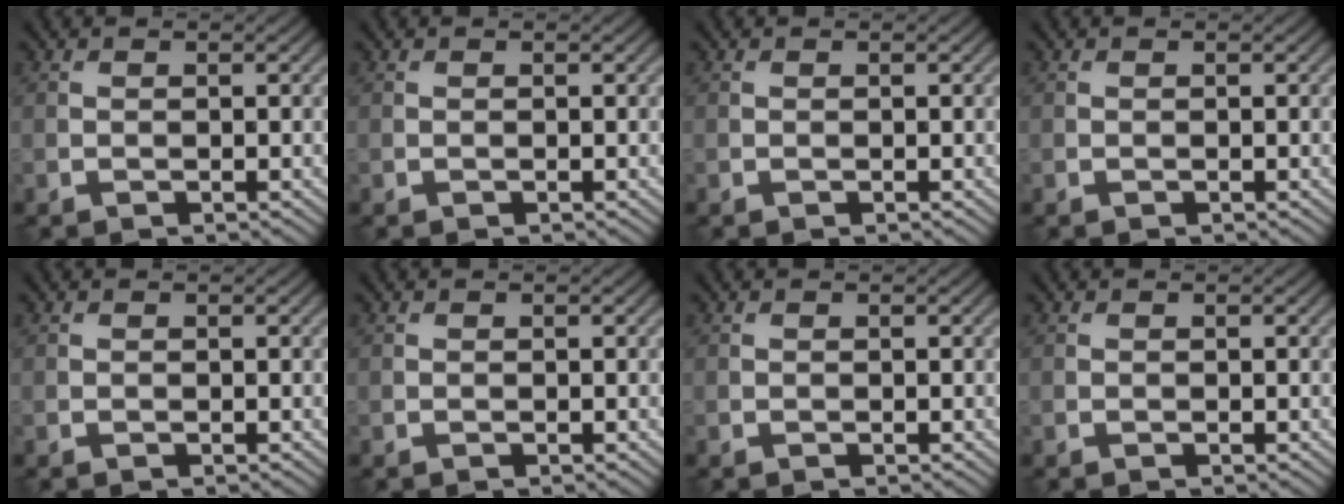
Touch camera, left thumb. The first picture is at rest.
{"total": 0.0}
{"total": 0.0}
{"total": 0.0}
{"total": 0.0}
{"total": 0.0}
{"total": 0.0}
{"total": 0.0}